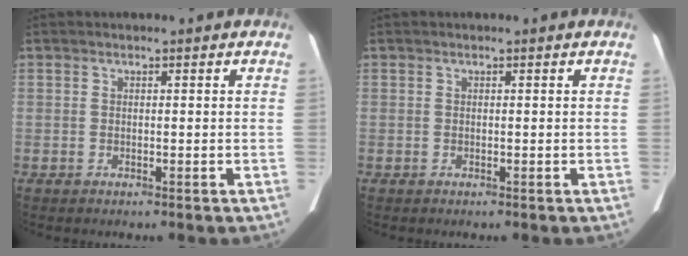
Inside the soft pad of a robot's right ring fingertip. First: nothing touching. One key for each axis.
{"total": 0.0}